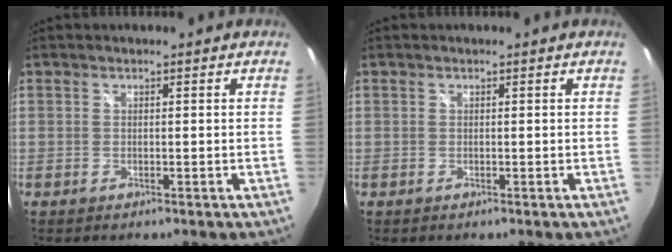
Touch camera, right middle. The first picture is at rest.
{"total": 0.0}